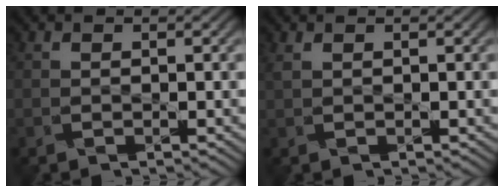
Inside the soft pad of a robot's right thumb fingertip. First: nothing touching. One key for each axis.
{"total": 0.8, "fx": 0.7, "fy": 0.2, "fz": 0.3, "tx": -0.011, "ty": 0.001, "tz": 0.016}